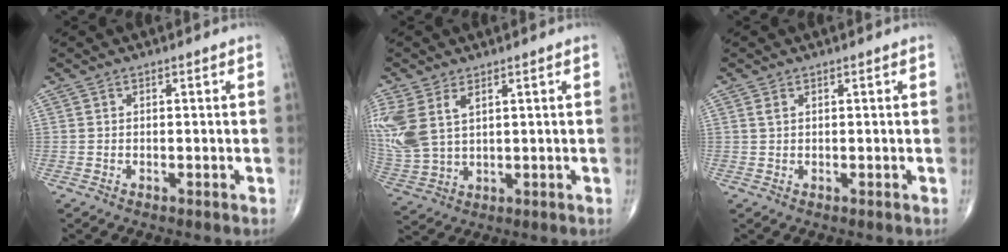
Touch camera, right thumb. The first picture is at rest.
{"total": 13.0, "force": [4.6, 8.0, 9.2], "torque": [-0.240, -0.006, 0.107]}
{"total": 0.9, "force": [0.4, 0.5, 0.6], "torque": [-0.015, 0.007, 0.010]}